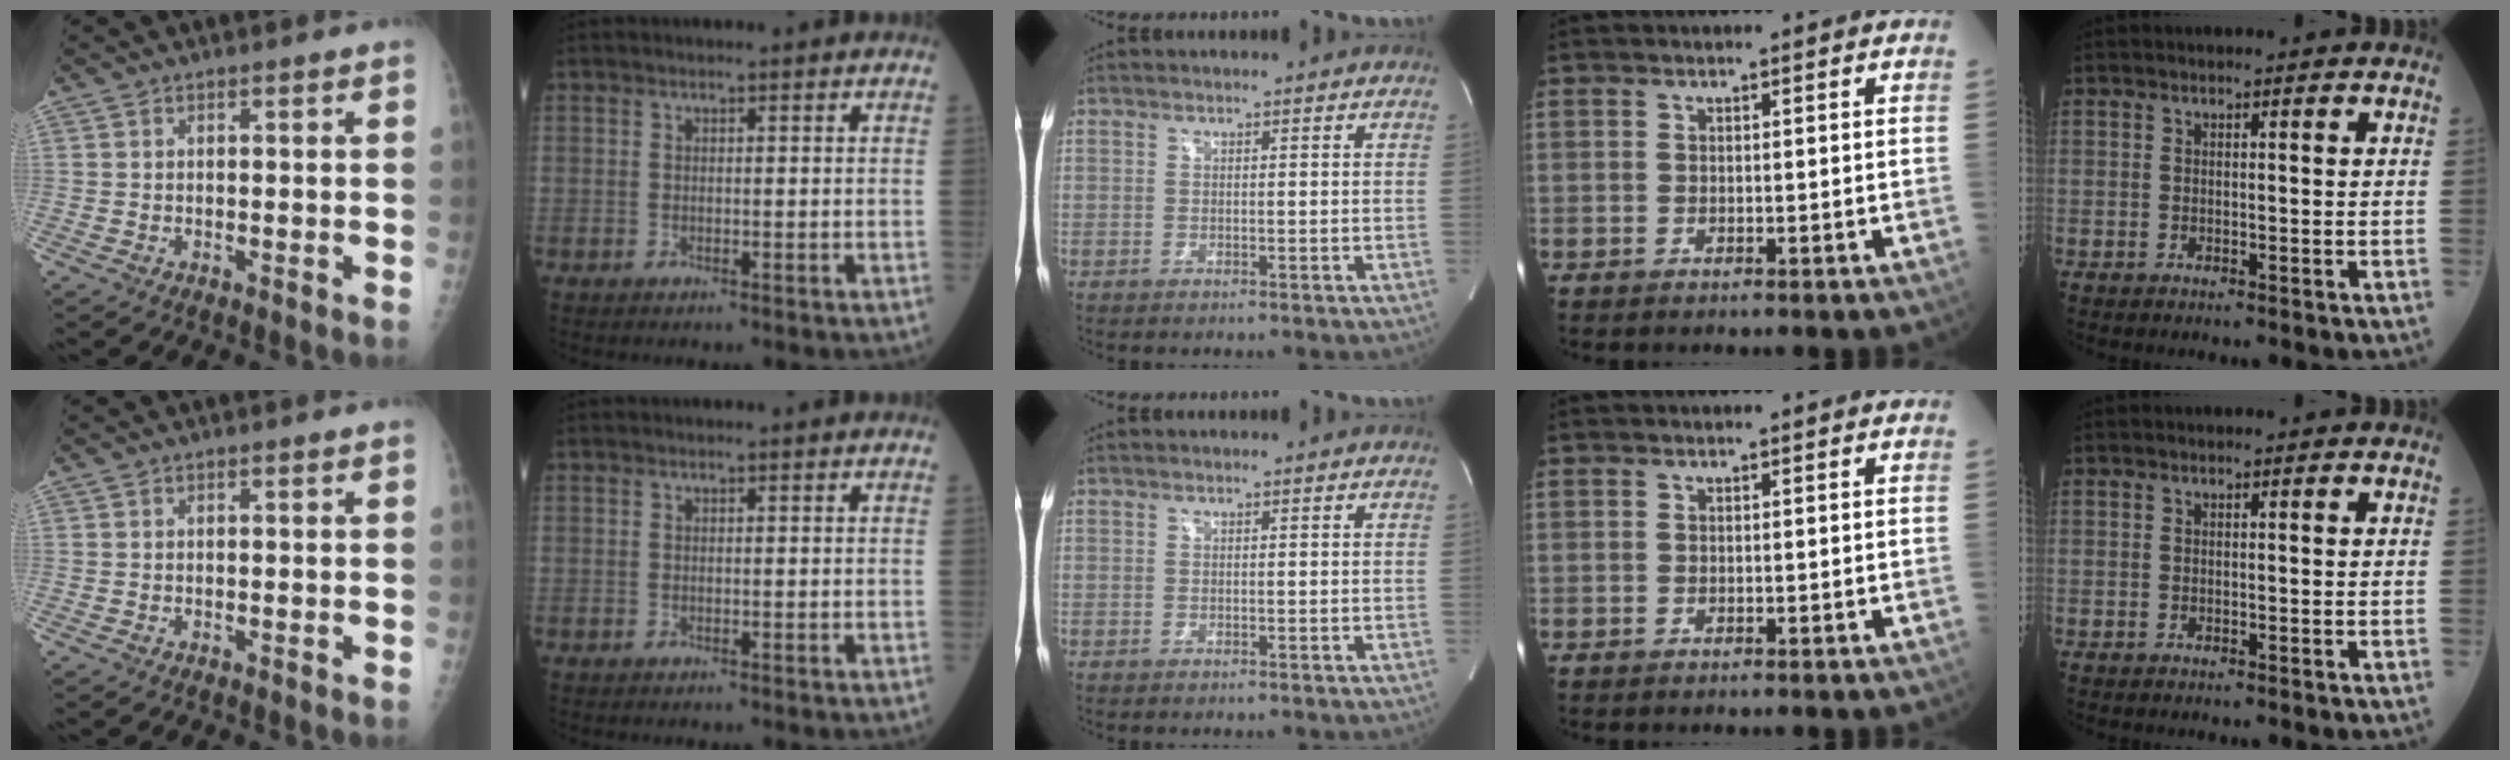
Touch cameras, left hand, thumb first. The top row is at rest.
{}